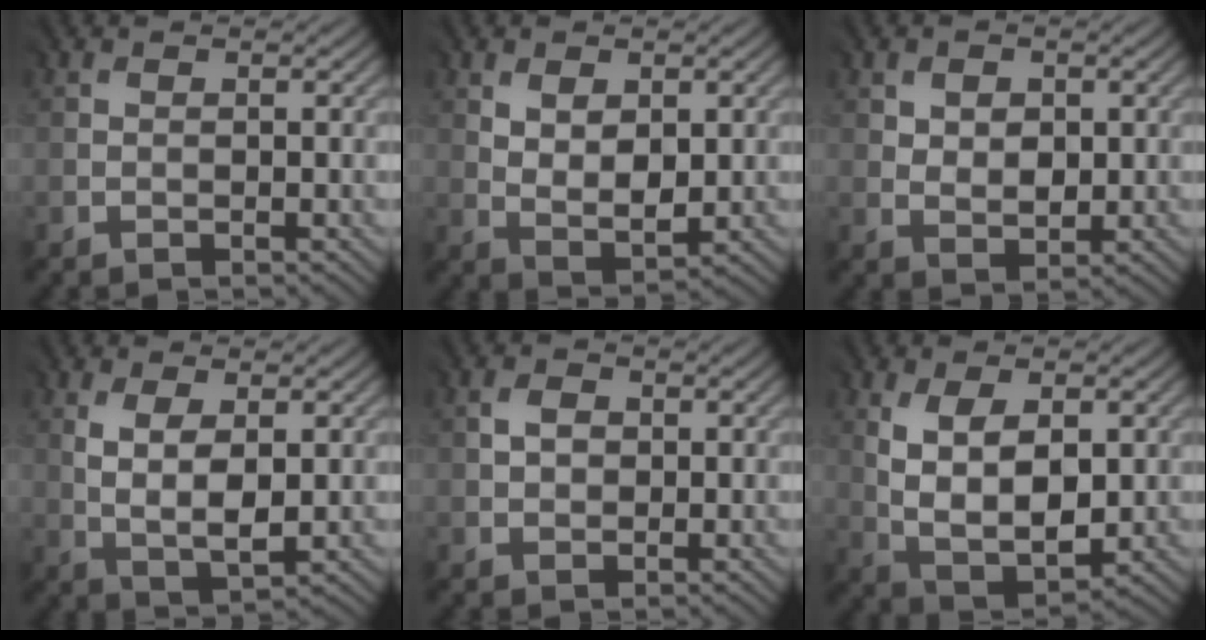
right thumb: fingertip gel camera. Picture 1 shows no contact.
{"total": 4.5, "force": [1.6, 2.7, 3.2], "torque": [-0.061, -0.004, 0.035]}
{"total": 3.6, "force": [1.6, 2.6, 1.9], "torque": [-0.029, -0.003, 0.026]}
{"total": 4.8, "force": [1.1, 2.1, 4.1], "torque": [-0.089, -0.005, 0.026]}
{"total": 2.0, "force": [0.5, 1.7, 0.9], "torque": [-0.019, 0.001, 0.008]}
{"total": 8.0, "force": [1.6, 4.5, 6.4], "torque": [-0.138, -0.006, 0.037]}